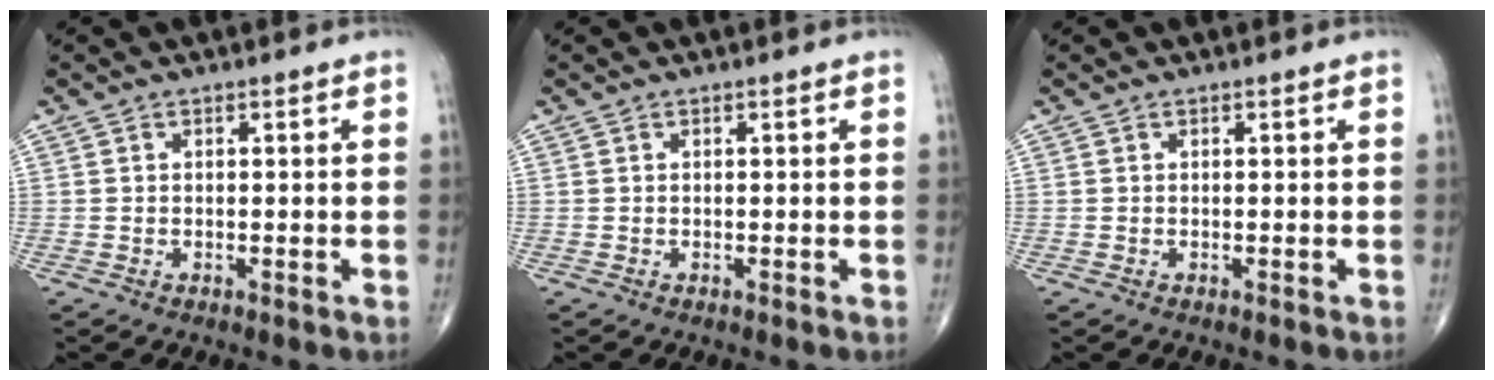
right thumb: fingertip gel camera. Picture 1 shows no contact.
{"total": 0.0}
{"total": 0.0}